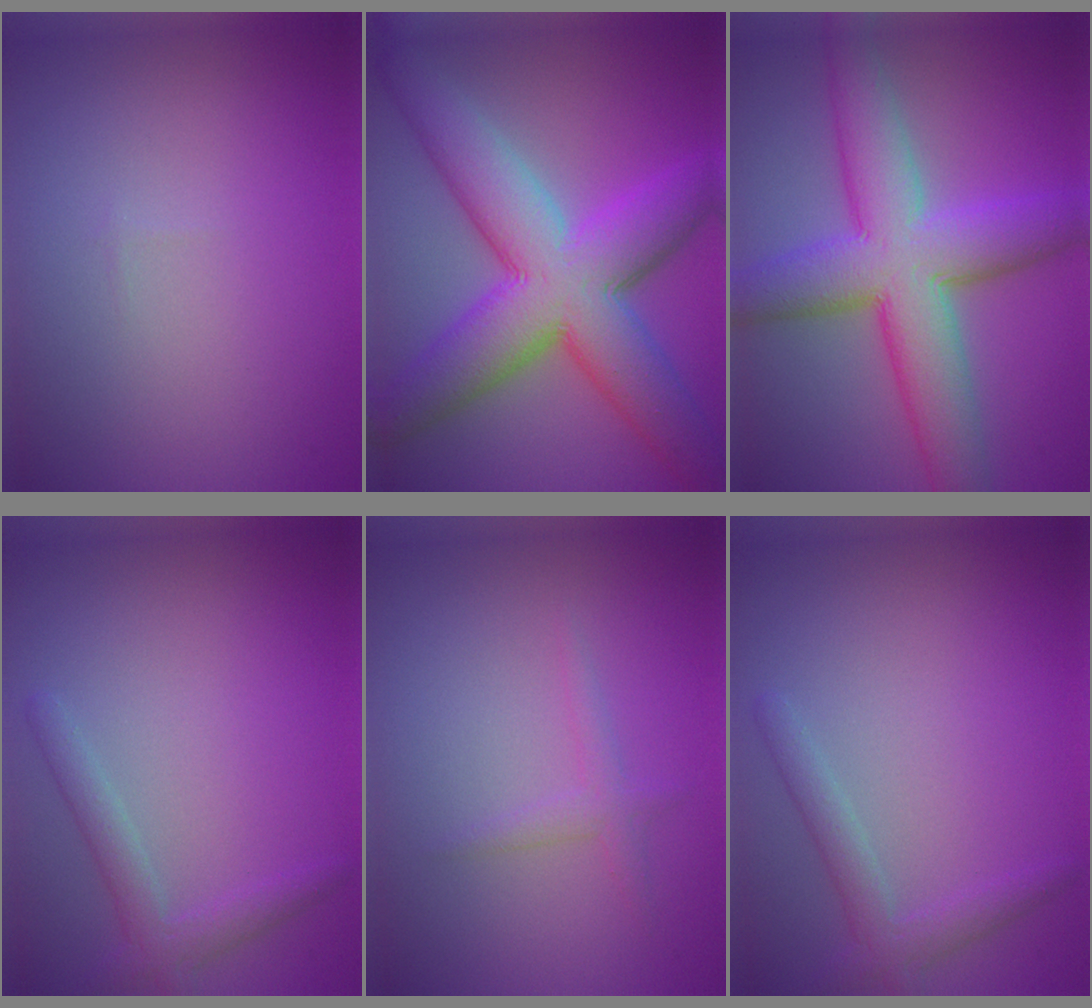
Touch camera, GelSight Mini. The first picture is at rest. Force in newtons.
{"total": 12.0, "press": 12.0, "slide": 0.3}
{"total": 9.9, "press": 9.9, "slide": 0.4}
{"total": 2.3, "press": 2.3, "slide": 0.2}
{"total": 1.3, "press": 1.3, "slide": 0.1}
{"total": 2.3, "press": 2.3, "slide": 0.2}